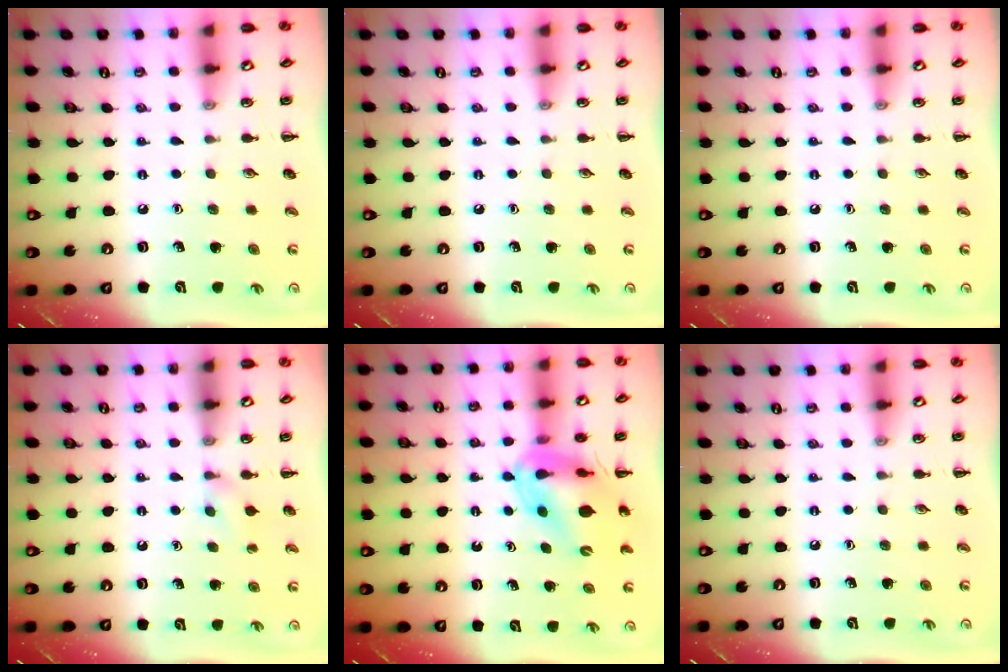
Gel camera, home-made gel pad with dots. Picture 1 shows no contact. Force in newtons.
{"total": 0.0}
{"total": 0.0}
{"total": 3.9, "press": 3.7, "slide": 1.4}
{"total": 13.2, "press": 12.7, "slide": 3.6}
{"total": 0.0}